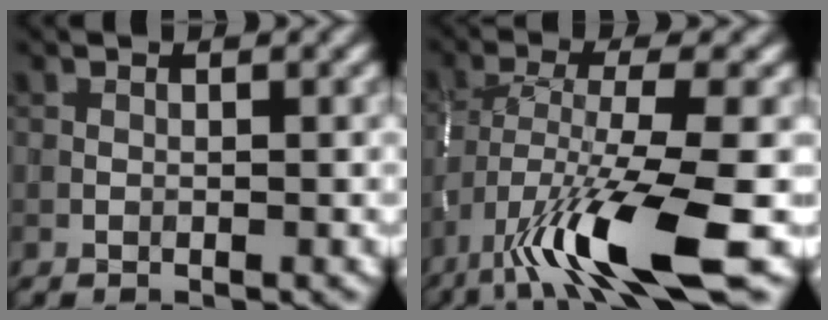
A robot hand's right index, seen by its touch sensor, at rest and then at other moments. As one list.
[{"total": 11.4, "force": [-6.1, 2.2, 9.4], "torque": [-0.178, -0.008, -0.109]}]